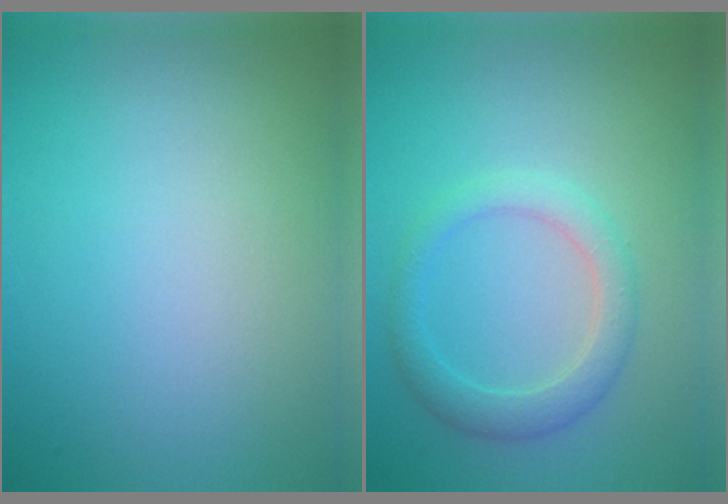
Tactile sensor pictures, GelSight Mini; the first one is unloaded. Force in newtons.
{"total": 2.8, "press": 2.8, "slide": 0.1}